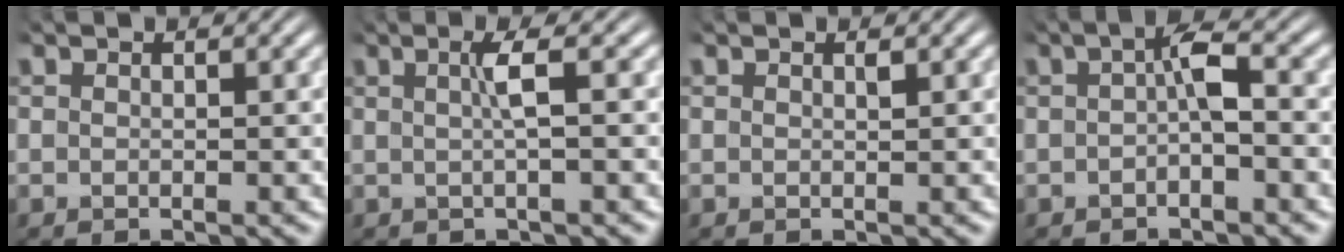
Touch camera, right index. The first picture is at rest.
{"total": 2.4, "force": [0.6, 0.1, 2.3], "torque": [-0.038, 0.008, 0.010]}
{"total": 0.5, "force": [0.4, 0.1, 0.3], "torque": [-0.006, -0.002, 0.008]}
{"total": 2.2, "force": [0.1, 0.5, 2.2], "torque": [-0.037, 0.003, 0.000]}